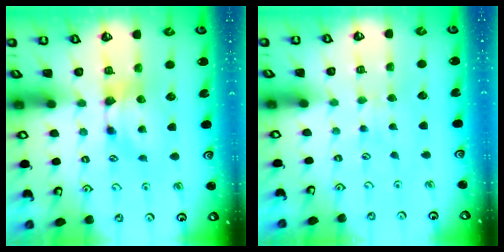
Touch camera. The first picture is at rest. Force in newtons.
{"total": 3.7, "press": 3.7, "slide": 0.3}